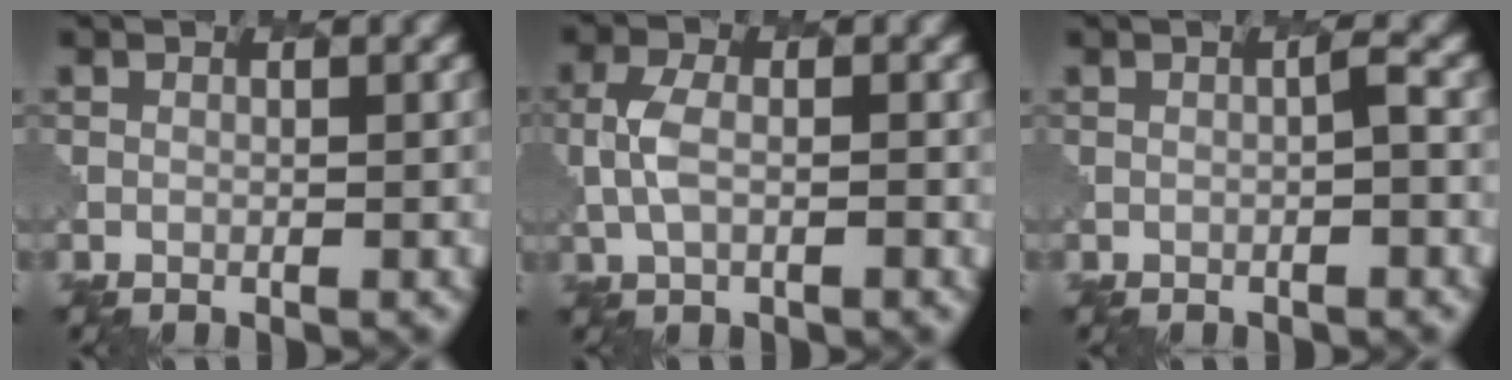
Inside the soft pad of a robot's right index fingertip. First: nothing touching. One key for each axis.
{"total": 1.4, "fx": 0.2, "fy": 0.6, "fz": 1.3, "tx": -0.051, "ty": 0.004, "tz": -0.012}
{"total": 0.9, "fx": 0.0, "fy": -0.9, "fz": 0.0, "tx": -0.009, "ty": 0.009, "tz": -0.014}